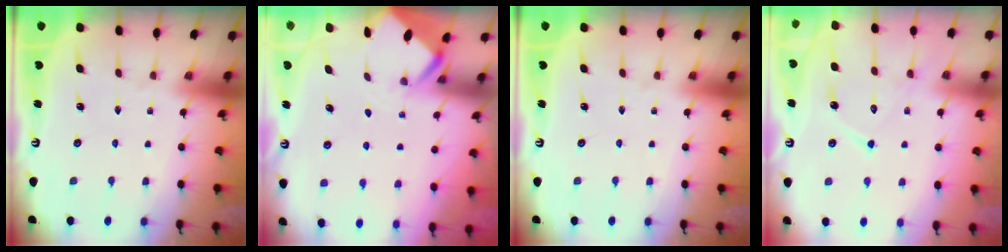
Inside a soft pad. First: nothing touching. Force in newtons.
{"total": 2.5, "press": 2.5, "slide": 0.2}
{"total": 0.0}
{"total": 12.4, "press": 12.3, "slide": 0.9}